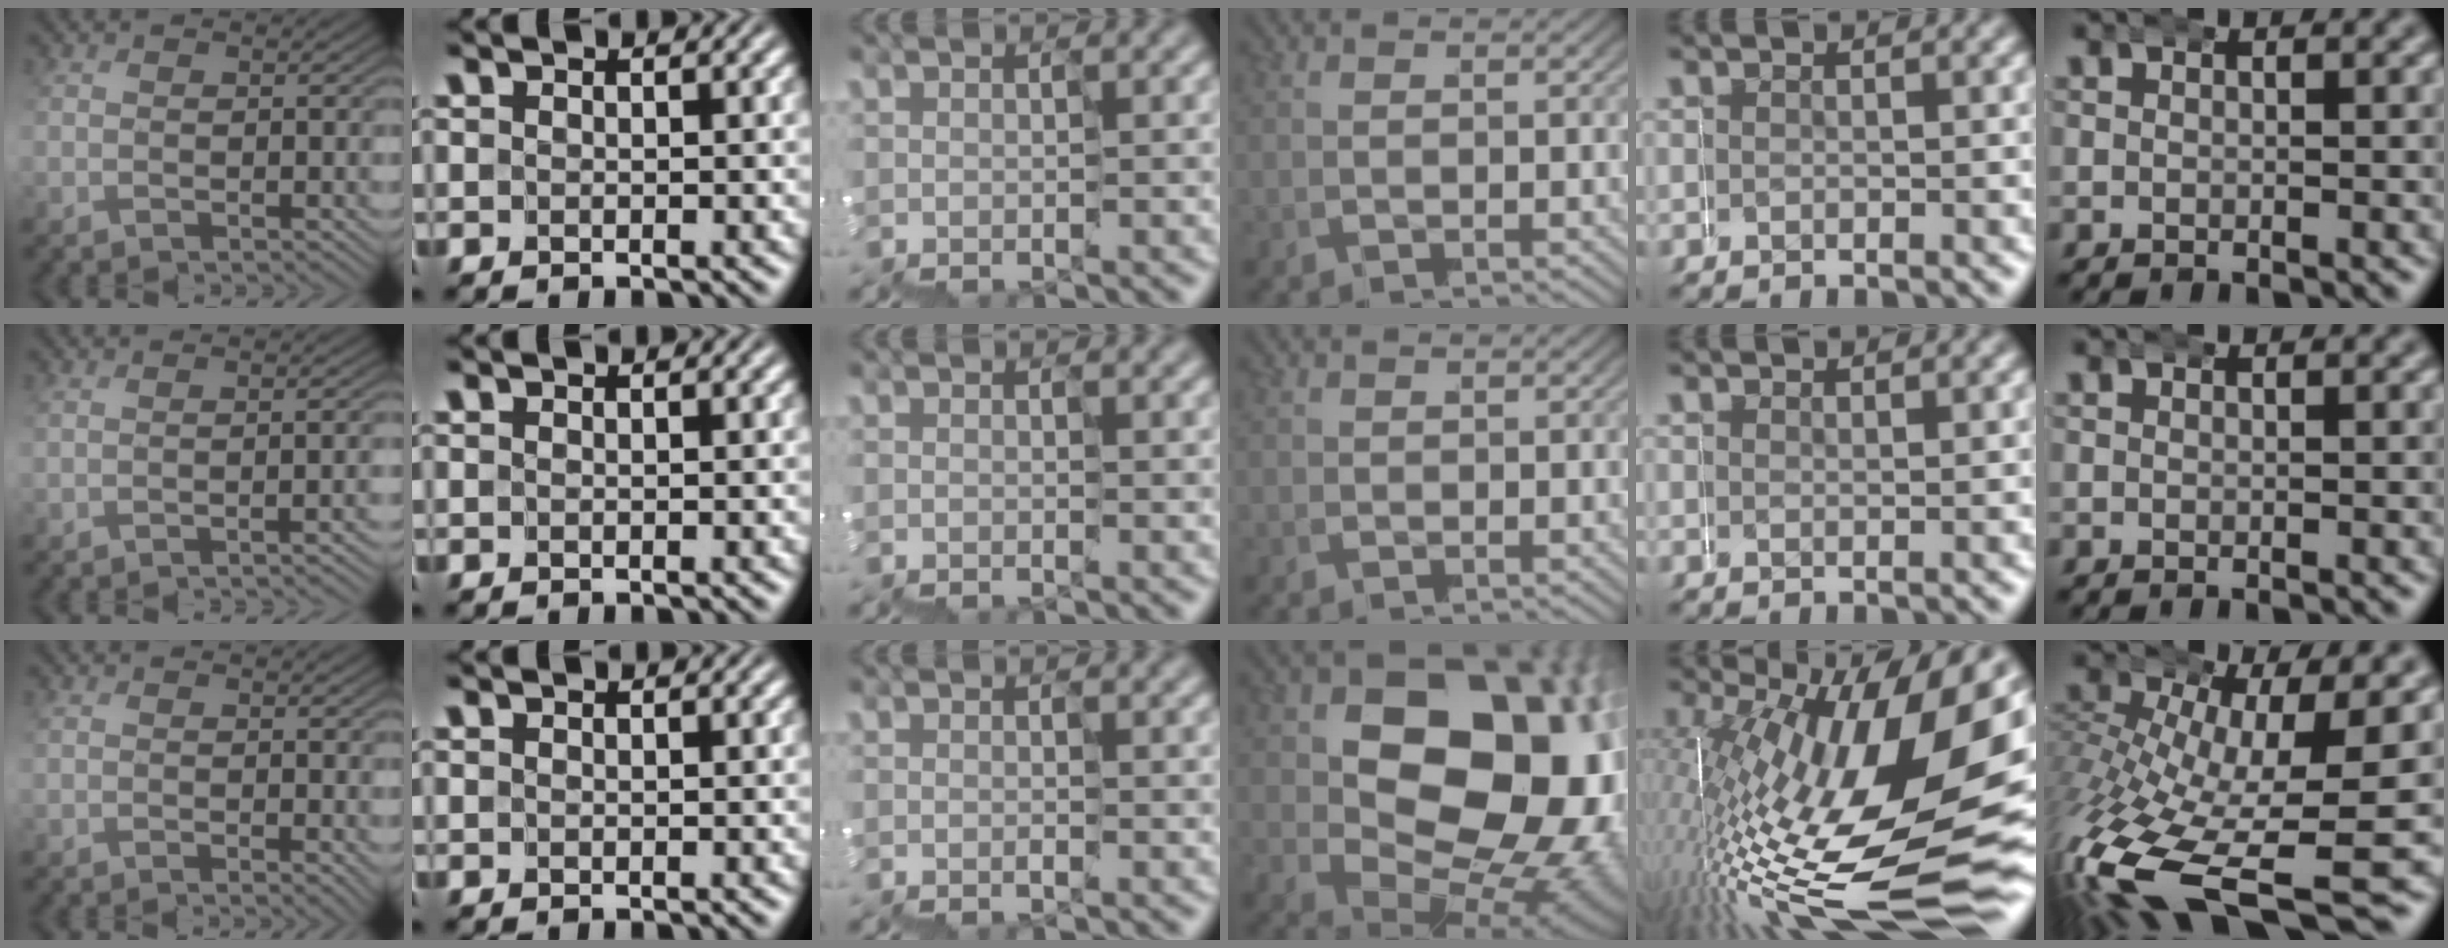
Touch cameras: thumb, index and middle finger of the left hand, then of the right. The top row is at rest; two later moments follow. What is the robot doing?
{"motion": "wrap", "object": "duck tape"}